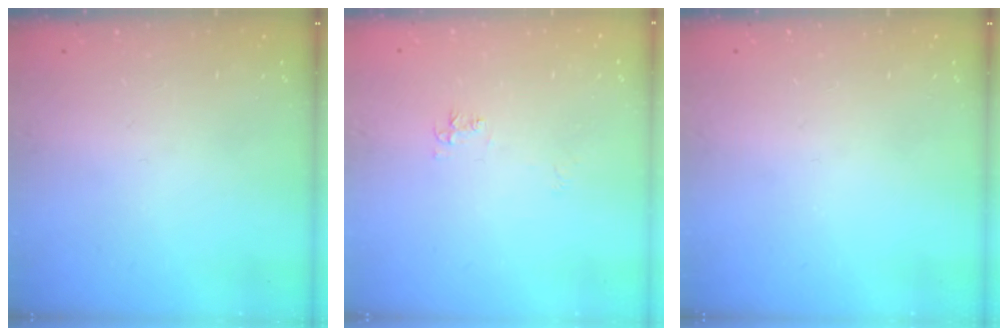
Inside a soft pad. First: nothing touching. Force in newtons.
{"total": 4.9, "press": 4.9, "slide": 0.6}
{"total": 0.0}